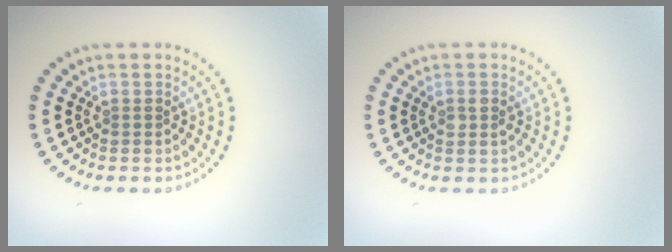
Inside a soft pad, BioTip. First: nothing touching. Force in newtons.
{"total": 1.2, "press": 1.1, "slide": 0.5}